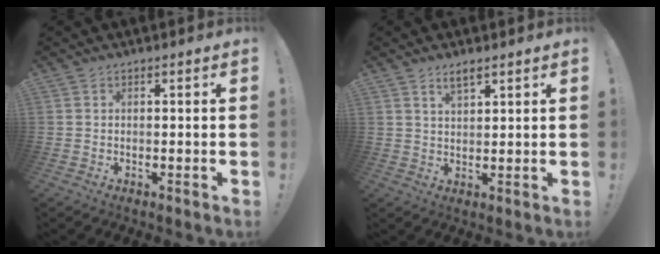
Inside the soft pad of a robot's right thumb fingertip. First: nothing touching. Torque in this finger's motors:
{"motor_torque": [-0.18, 0.14, -0.07, -0.01, 0.13]}